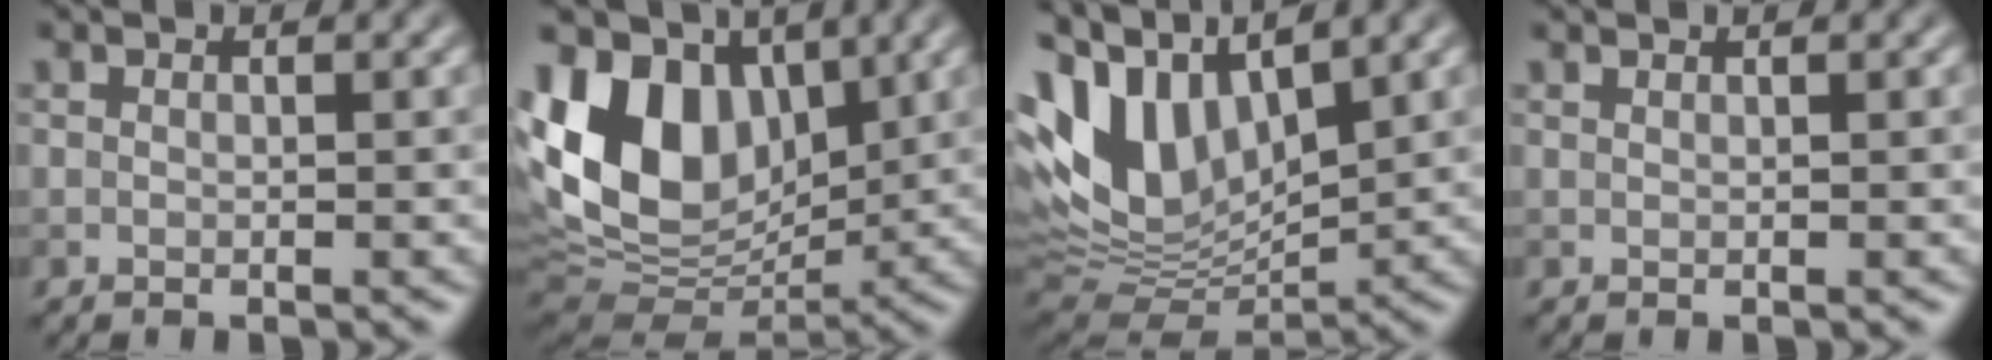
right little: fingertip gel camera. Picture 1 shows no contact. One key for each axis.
{"total": 14.2, "fx": 4.2, "fy": 9.5, "fz": 9.7, "tx": -0.199, "ty": 0.010, "tz": 0.075}
{"total": 12.1, "fx": 4.5, "fy": 6.7, "fz": 9.0, "tx": -0.218, "ty": 0.015, "tz": 0.083}
{"total": 0.0}